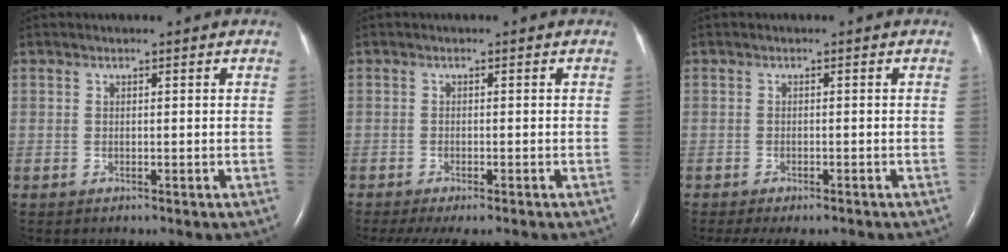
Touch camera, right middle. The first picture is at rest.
{"total": 7.8, "force": [-6.3, 1.8, 4.2], "torque": [-0.061, -0.011, -0.093]}
{"total": 6.3, "force": [-5.2, 1.9, 3.0], "torque": [-0.038, -0.007, -0.071]}